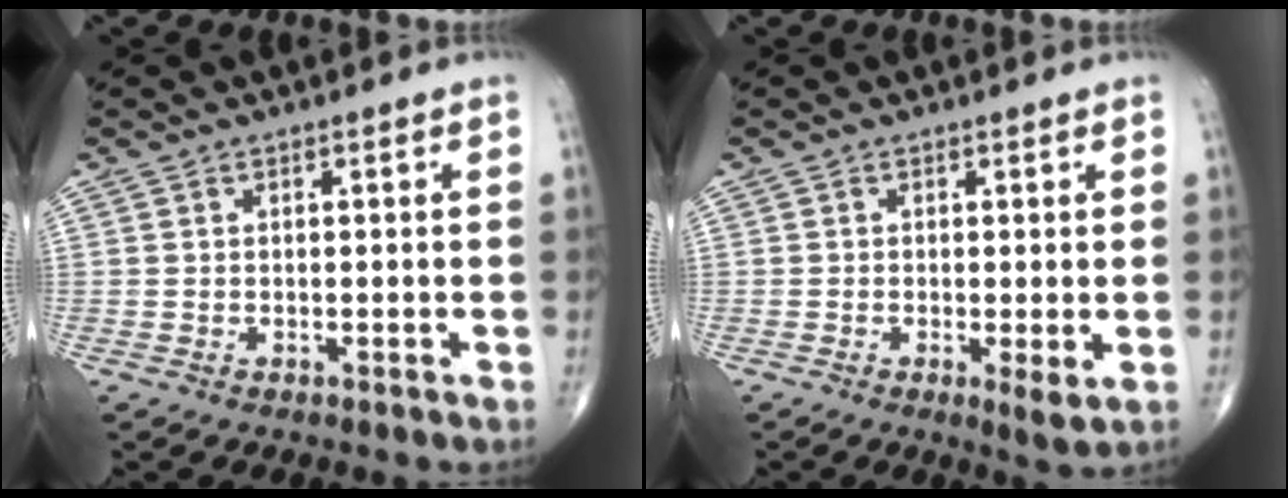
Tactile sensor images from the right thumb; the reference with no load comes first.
{"total": 3.2, "force": [-0.5, 0.6, 3.1], "torque": [-0.057, -0.014, -0.012]}